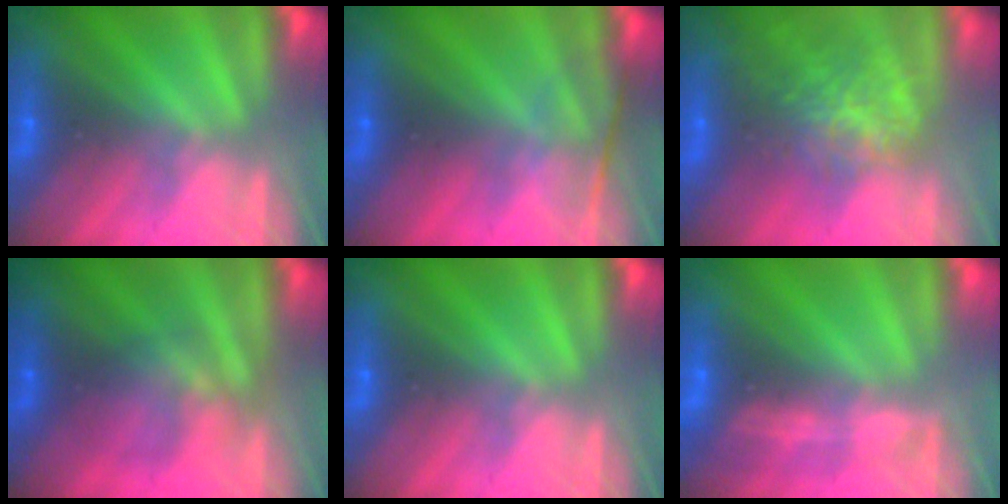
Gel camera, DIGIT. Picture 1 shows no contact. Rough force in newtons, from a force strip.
{"total": 2.3}
{"total": 9.0}
{"total": 3.5}
{"total": 0.0}
{"total": 1.5}